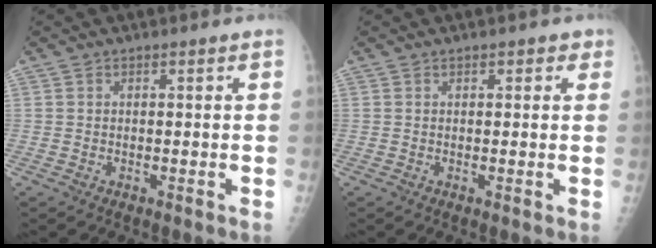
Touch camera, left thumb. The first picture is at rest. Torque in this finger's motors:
{"motor_torque": [-0.20, 0.06, -0.35, -0.28, 0.02]}